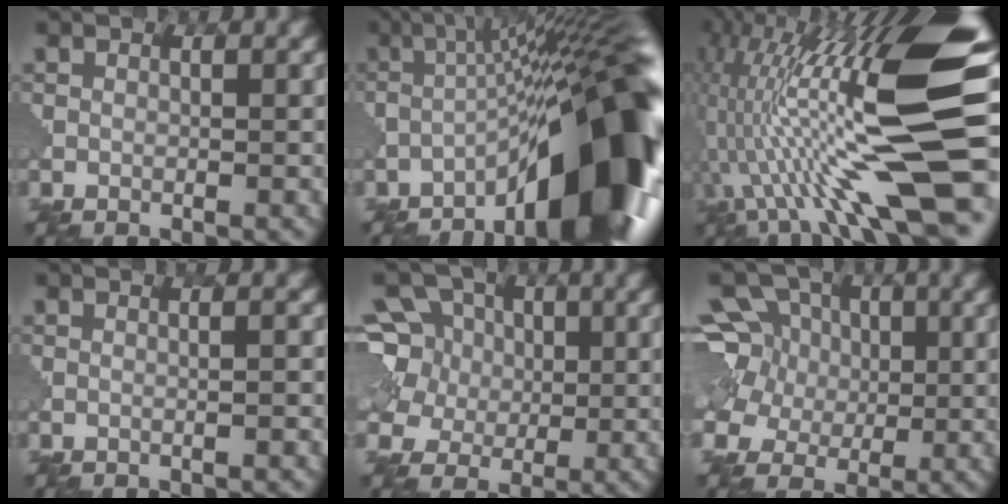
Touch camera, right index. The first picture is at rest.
{"total": 13.9, "force": [-6.7, 2.9, 11.8], "torque": [-0.168, 0.014, -0.095]}
{"total": 14.3, "force": [1.2, 3.0, 13.9], "torque": [-0.261, 0.015, 0.039]}
{"total": 1.2, "force": [-0.1, 0.3, 1.1], "torque": [-0.005, 0.006, -0.014]}
{"total": 8.2, "force": [3.1, 6.8, 3.4], "torque": [-0.071, 0.028, 0.033]}
{"total": 9.9, "force": [3.7, 8.0, 4.4], "torque": [-0.097, 0.037, 0.039]}